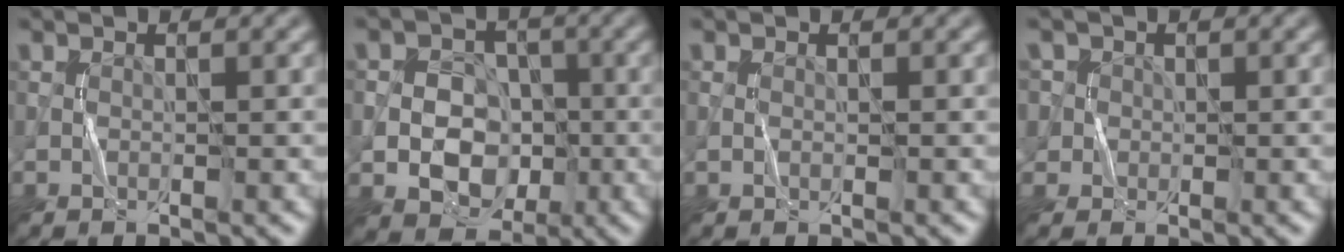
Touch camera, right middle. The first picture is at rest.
{"total": 7.1, "force": [-1.7, 5.9, 3.5], "torque": [-0.038, 0.005, -0.046]}
{"total": 0.0}
{"total": 3.5, "force": [1.0, 3.2, 0.9], "torque": [-0.012, 0.013, 0.009]}